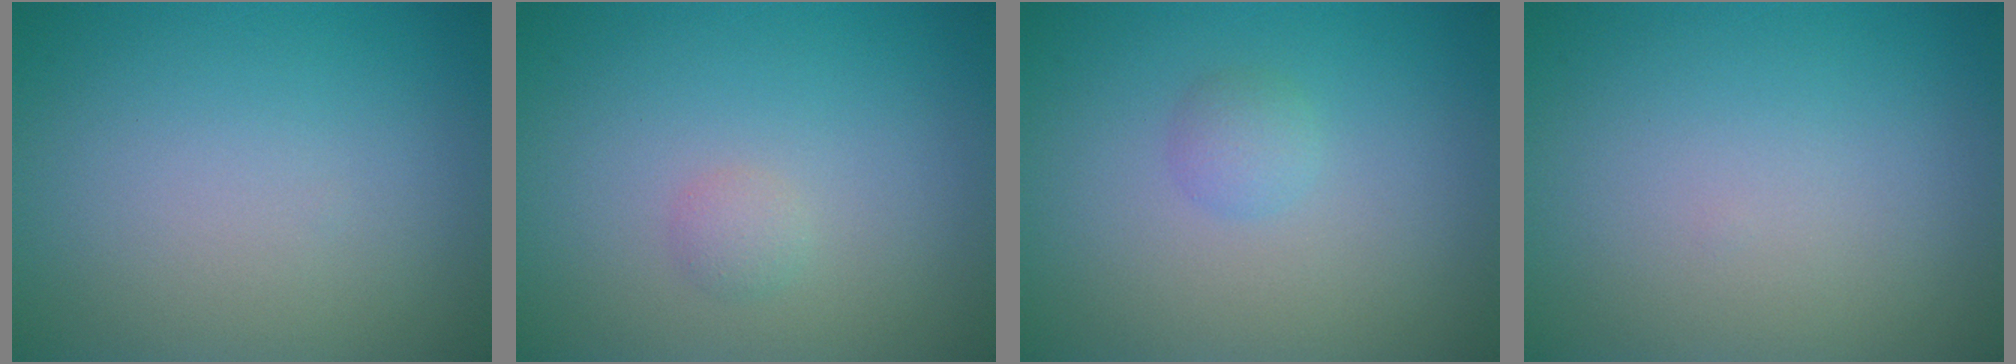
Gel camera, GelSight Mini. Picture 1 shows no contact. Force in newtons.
{"total": 0.9, "press": 0.9, "slide": 0.0}
{"total": 1.2, "press": 1.2, "slide": 0.1}
{"total": 0.0}